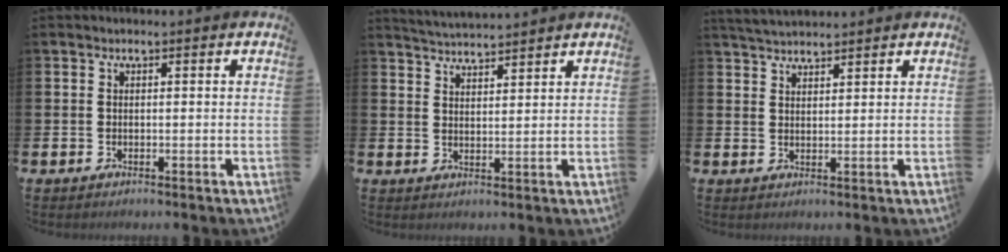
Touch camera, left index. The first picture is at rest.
{"total": 3.8, "force": [3.8, 0.0, 0.0], "torque": [-0.009, -0.022, 0.070]}
{"total": 3.5, "force": [3.4, 0.6, 0.6], "torque": [-0.016, -0.011, 0.064]}